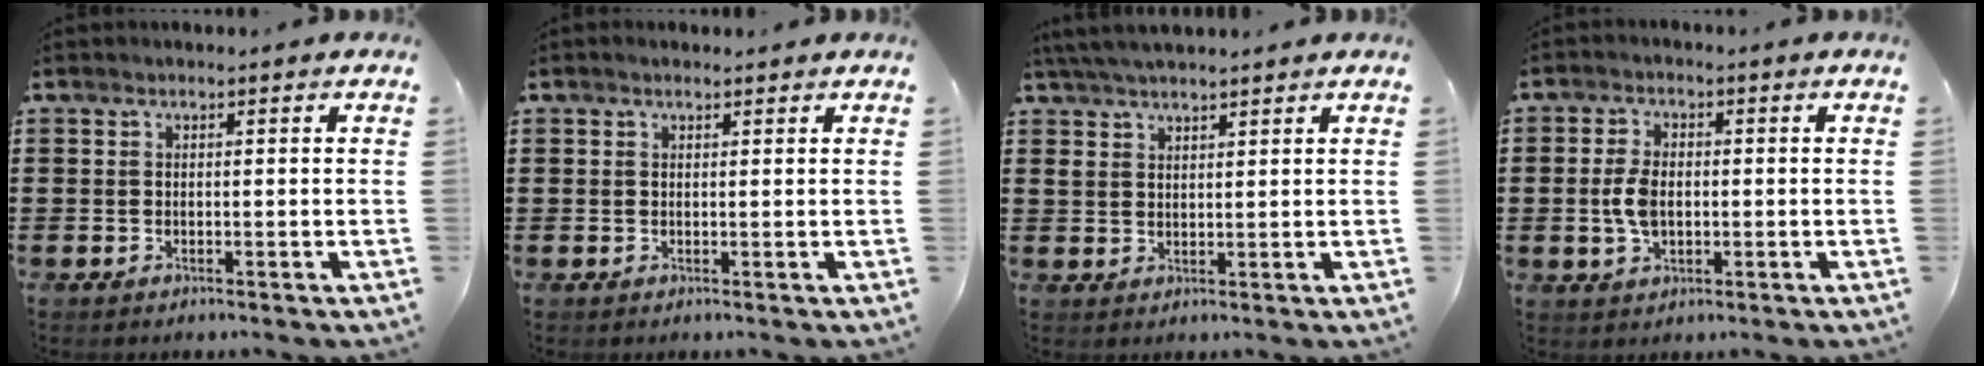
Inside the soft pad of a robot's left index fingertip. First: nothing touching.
{"total": 0.6, "force": [0.5, 0.2, 0.3], "torque": [-0.007, 0.001, 0.010]}
{"total": 4.0, "force": [3.4, 1.2, 1.8], "torque": [-0.045, -0.001, 0.065]}
{"total": 4.8, "force": [-0.1, 2.7, 4.0], "torque": [-0.098, -0.001, -0.007]}